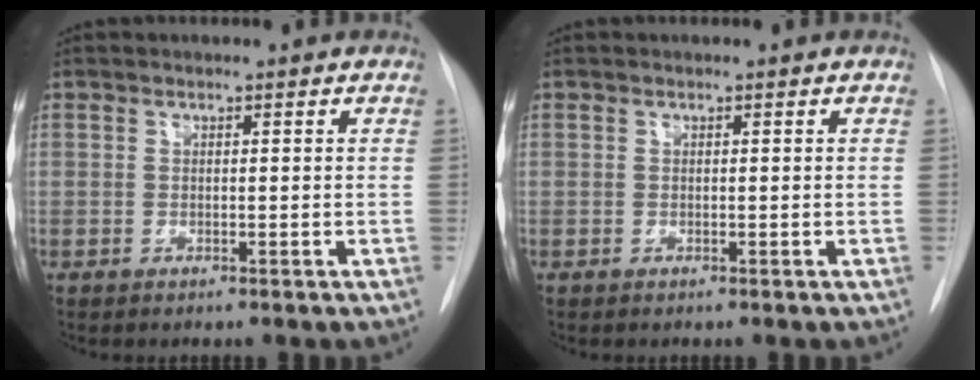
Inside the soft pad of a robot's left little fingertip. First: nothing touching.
{"total": 0.0}